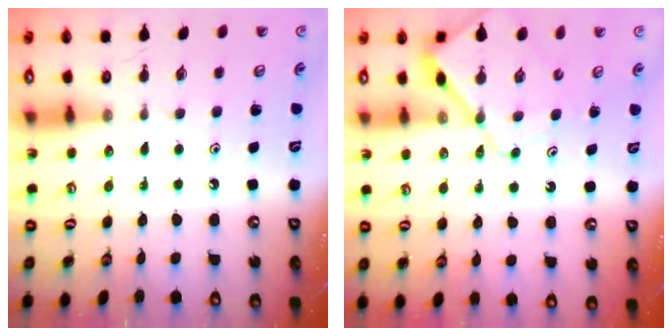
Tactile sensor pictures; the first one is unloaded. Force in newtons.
{"total": 10.6, "press": 10.5, "slide": 1.1}